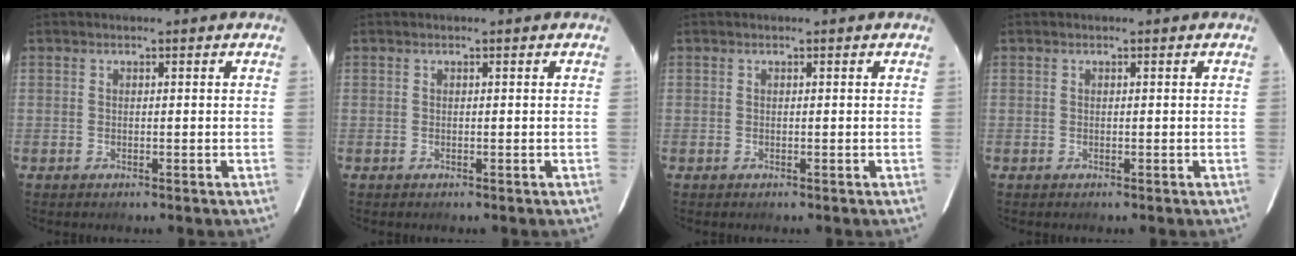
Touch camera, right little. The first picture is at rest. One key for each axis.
{"total": 0.0}
{"total": 0.0}
{"total": 0.0}